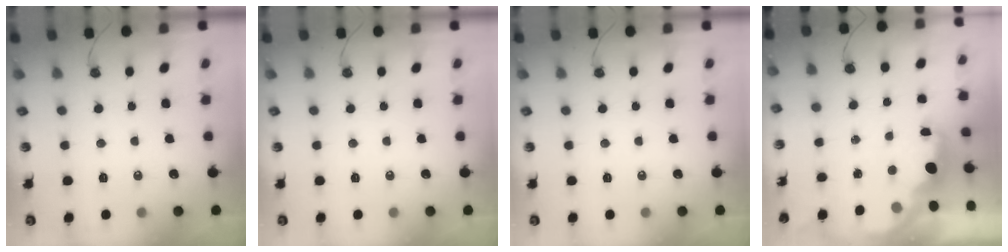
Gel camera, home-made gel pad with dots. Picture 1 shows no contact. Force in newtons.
{"total": 0.0}
{"total": 0.0}
{"total": 2.3, "press": 2.2, "slide": 0.7}